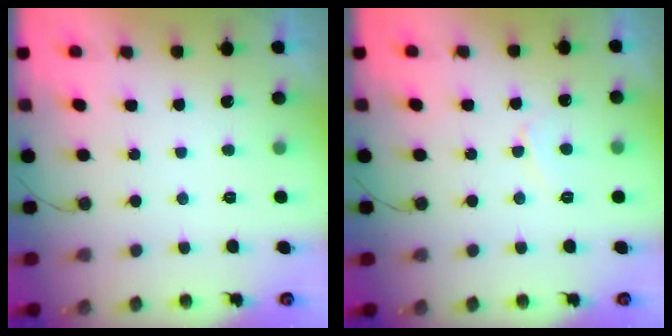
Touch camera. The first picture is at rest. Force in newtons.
{"total": 3.9, "press": 3.8, "slide": 0.4}